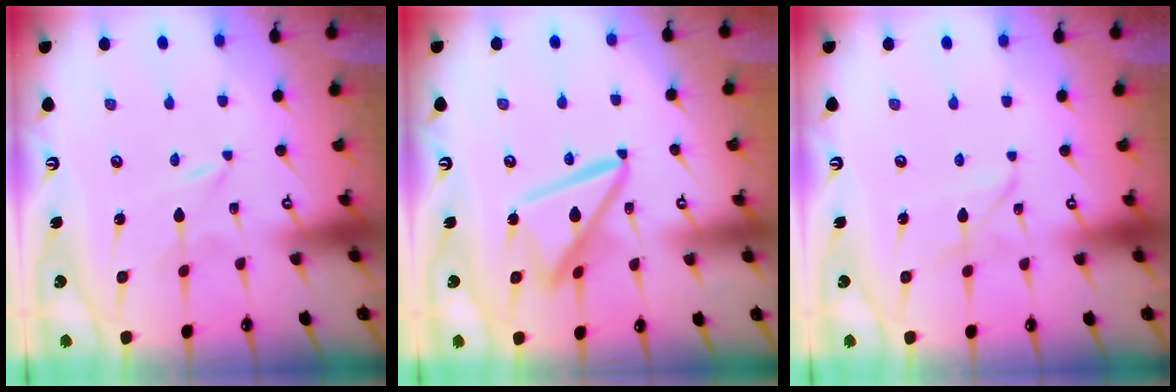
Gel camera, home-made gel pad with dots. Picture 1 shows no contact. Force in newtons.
{"total": 14.5, "press": 14.4, "slide": 1.6}
{"total": 2.5, "press": 2.5, "slide": 0.2}